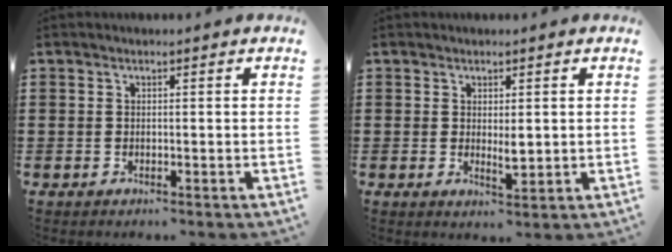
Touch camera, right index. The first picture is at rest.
{"total": 2.6, "force": [0.3, 1.0, 2.4], "torque": [-0.037, -0.006, 0.005]}